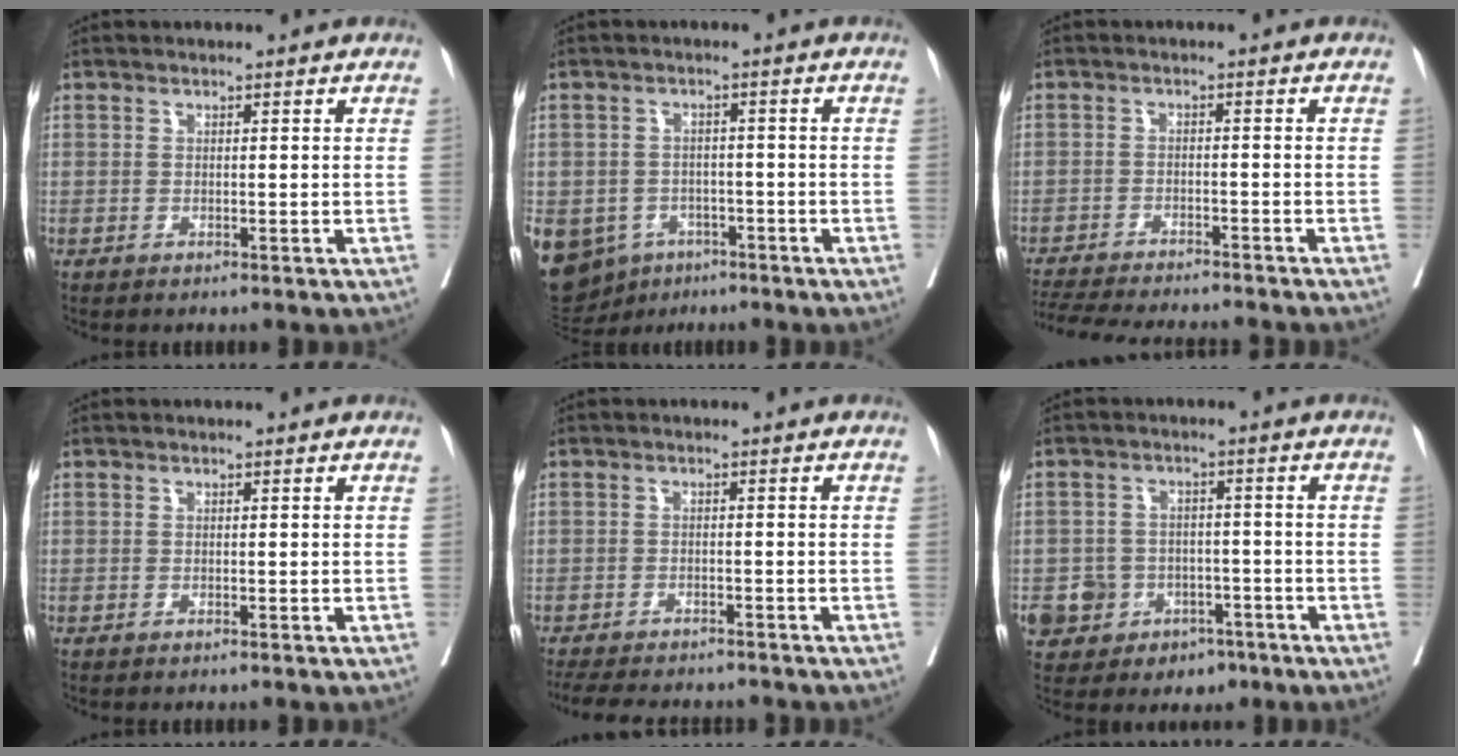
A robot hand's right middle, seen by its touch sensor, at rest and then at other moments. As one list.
[{"total": 16.6, "force": [-7.7, 13.3, 6.2], "torque": [-0.181, 0.005, -0.099]}, {"total": 15.1, "force": [-13.8, 1.3, 5.9], "torque": [-0.108, -0.024, -0.196]}, {"total": 0.0}, {"total": 11.3, "force": [-10.0, 3.0, 4.3], "torque": [-0.075, -0.010, -0.135]}, {"total": 7.9, "force": [-3.6, 6.8, 1.6], "torque": [-0.037, 0.014, -0.042]}]